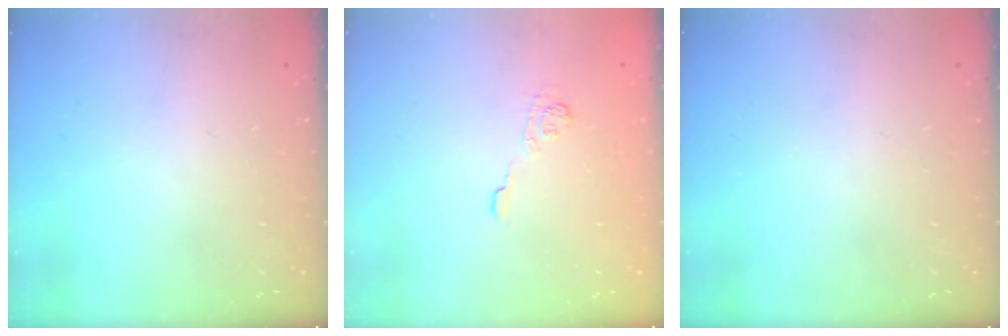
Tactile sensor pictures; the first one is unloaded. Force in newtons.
{"total": 3.8, "press": 3.6, "slide": 1.3}
{"total": 0.0}